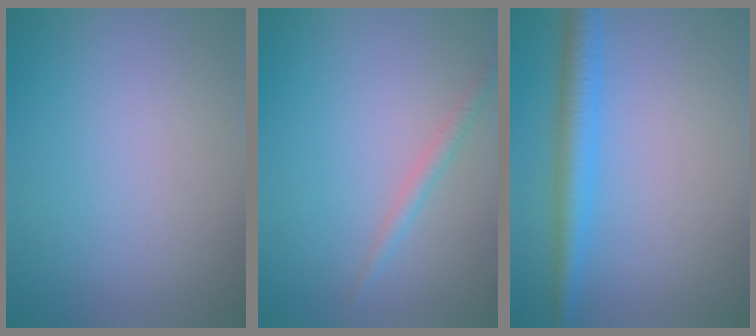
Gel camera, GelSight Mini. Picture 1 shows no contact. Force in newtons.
{"total": 1.4, "press": 1.4, "slide": 0.0}
{"total": 3.7, "press": 3.7, "slide": 0.1}